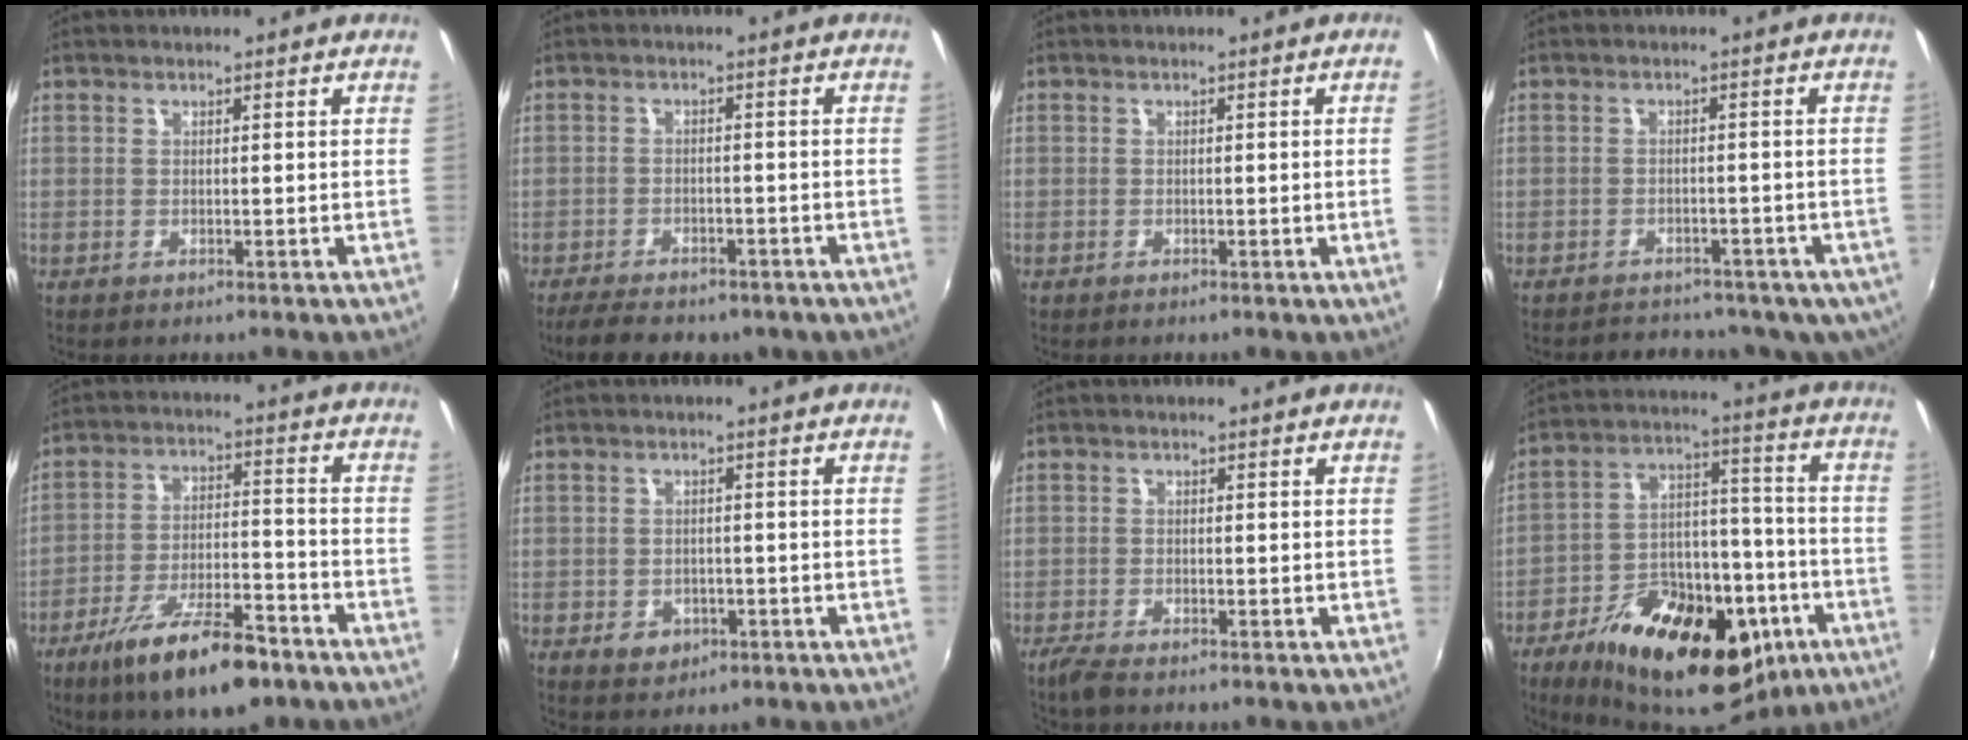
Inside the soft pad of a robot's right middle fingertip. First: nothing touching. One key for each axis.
{"total": 10.6, "fx": -8.0, "fy": 4.4, "fz": 5.4, "tx": -0.120, "ty": -0.018, "tz": -0.111}
{"total": 1.2, "fx": -0.1, "fy": -0.7, "fz": 1.0, "tx": -0.010, "ty": -0.008, "tz": 0.000}
{"total": 12.9, "fx": -9.3, "fy": 7.2, "fz": 5.2, "tx": -0.104, "ty": 0.008, "tz": -0.103}
{"total": 15.6, "fx": -10.7, "fy": 4.5, "fz": 10.5, "tx": -0.199, "ty": -0.022, "tz": -0.173}
{"total": 4.0, "fx": -1.7, "fy": 3.1, "fz": 1.8, "tx": -0.041, "ty": 0.001, "tz": -0.019}
{"total": 2.7, "fx": -2.2, "fy": 0.2, "fz": 1.5, "tx": -0.040, "ty": -0.007, "tz": -0.044}
{"total": 27.2, "fx": -15.2, "fy": 13.7, "fz": 18.0, "tx": -0.315, "ty": 0.001, "tz": -0.220}